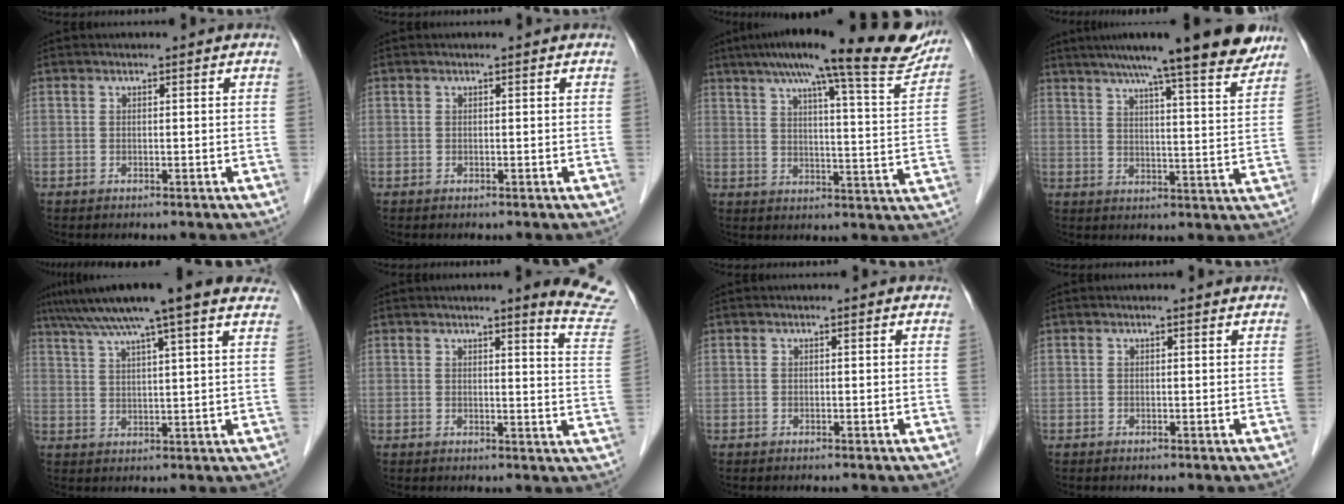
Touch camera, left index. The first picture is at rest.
{"total": 0.0}
{"total": 22.1, "force": [18.3, 1.8, 12.2], "torque": [-0.174, -0.009, 0.228]}
{"total": 16.9, "force": [14.0, 0.5, 9.5], "torque": [-0.133, 0.004, 0.185]}
{"total": 17.1, "force": [13.5, 0.6, 10.5], "torque": [-0.172, 0.046, 0.181]}
{"total": 9.6, "force": [8.9, -0.8, 3.4], "torque": [-0.022, -0.071, 0.072]}
{"total": 0.7, "force": [0.5, 0.1, 0.4], "torque": [-0.009, 0.008, 0.005]}
{"total": 0.8, "force": [0.7, 0.1, 0.4], "torque": [-0.011, 0.006, 0.008]}